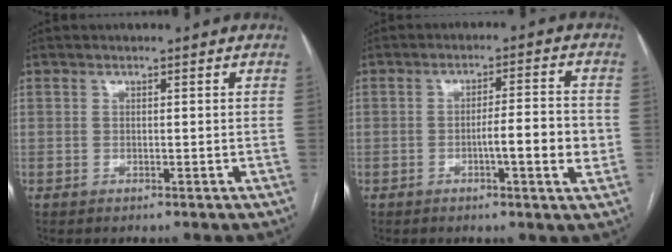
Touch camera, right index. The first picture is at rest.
{"total": 7.3, "force": [-1.7, 0.6, 7.0], "torque": [-0.102, 0.005, -0.027]}